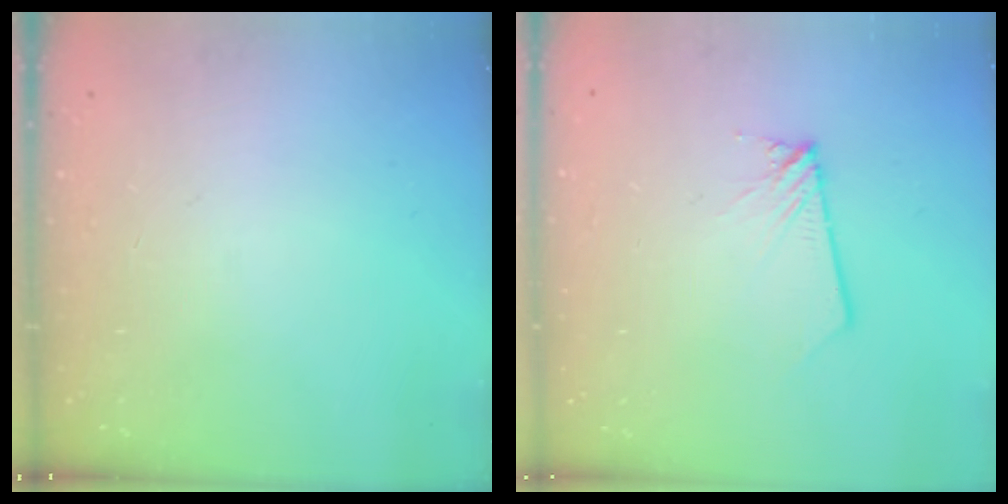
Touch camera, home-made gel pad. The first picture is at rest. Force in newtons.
{"total": 2.0, "press": 2.0, "slide": 0.2}